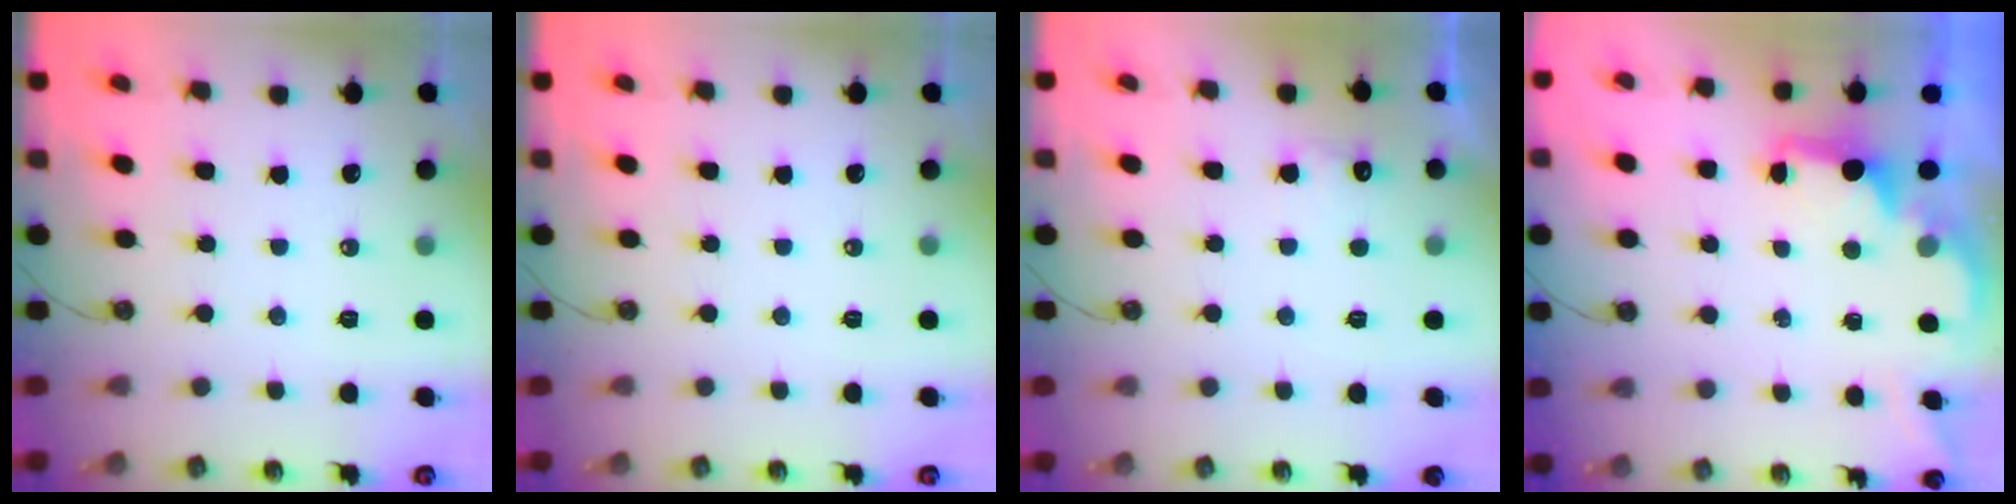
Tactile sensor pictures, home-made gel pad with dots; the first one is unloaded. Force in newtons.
{"total": 0.0}
{"total": 6.9, "press": 6.8, "slide": 1.4}
{"total": 1.8, "press": 1.7, "slide": 0.7}